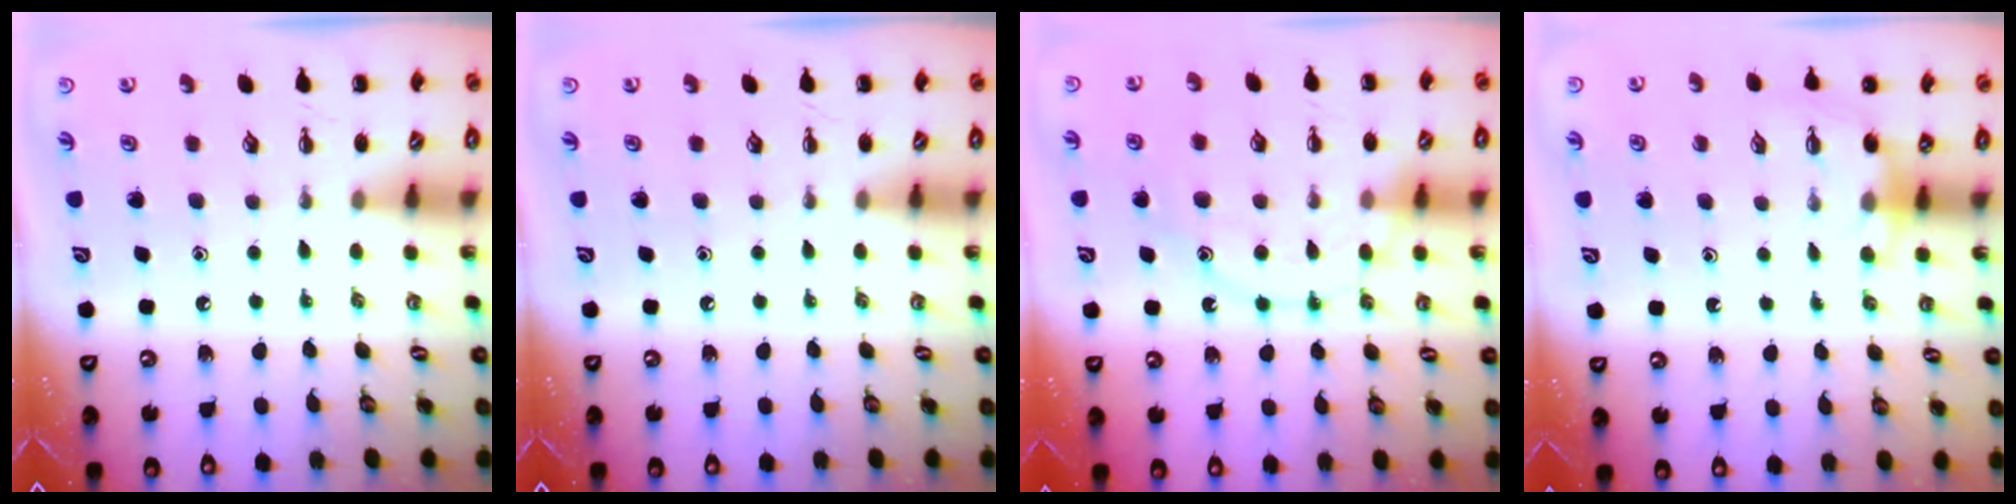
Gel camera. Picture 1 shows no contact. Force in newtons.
{"total": 0.0}
{"total": 12.0, "press": 12.0, "slide": 0.9}
{"total": 5.6, "press": 5.5, "slide": 1.0}